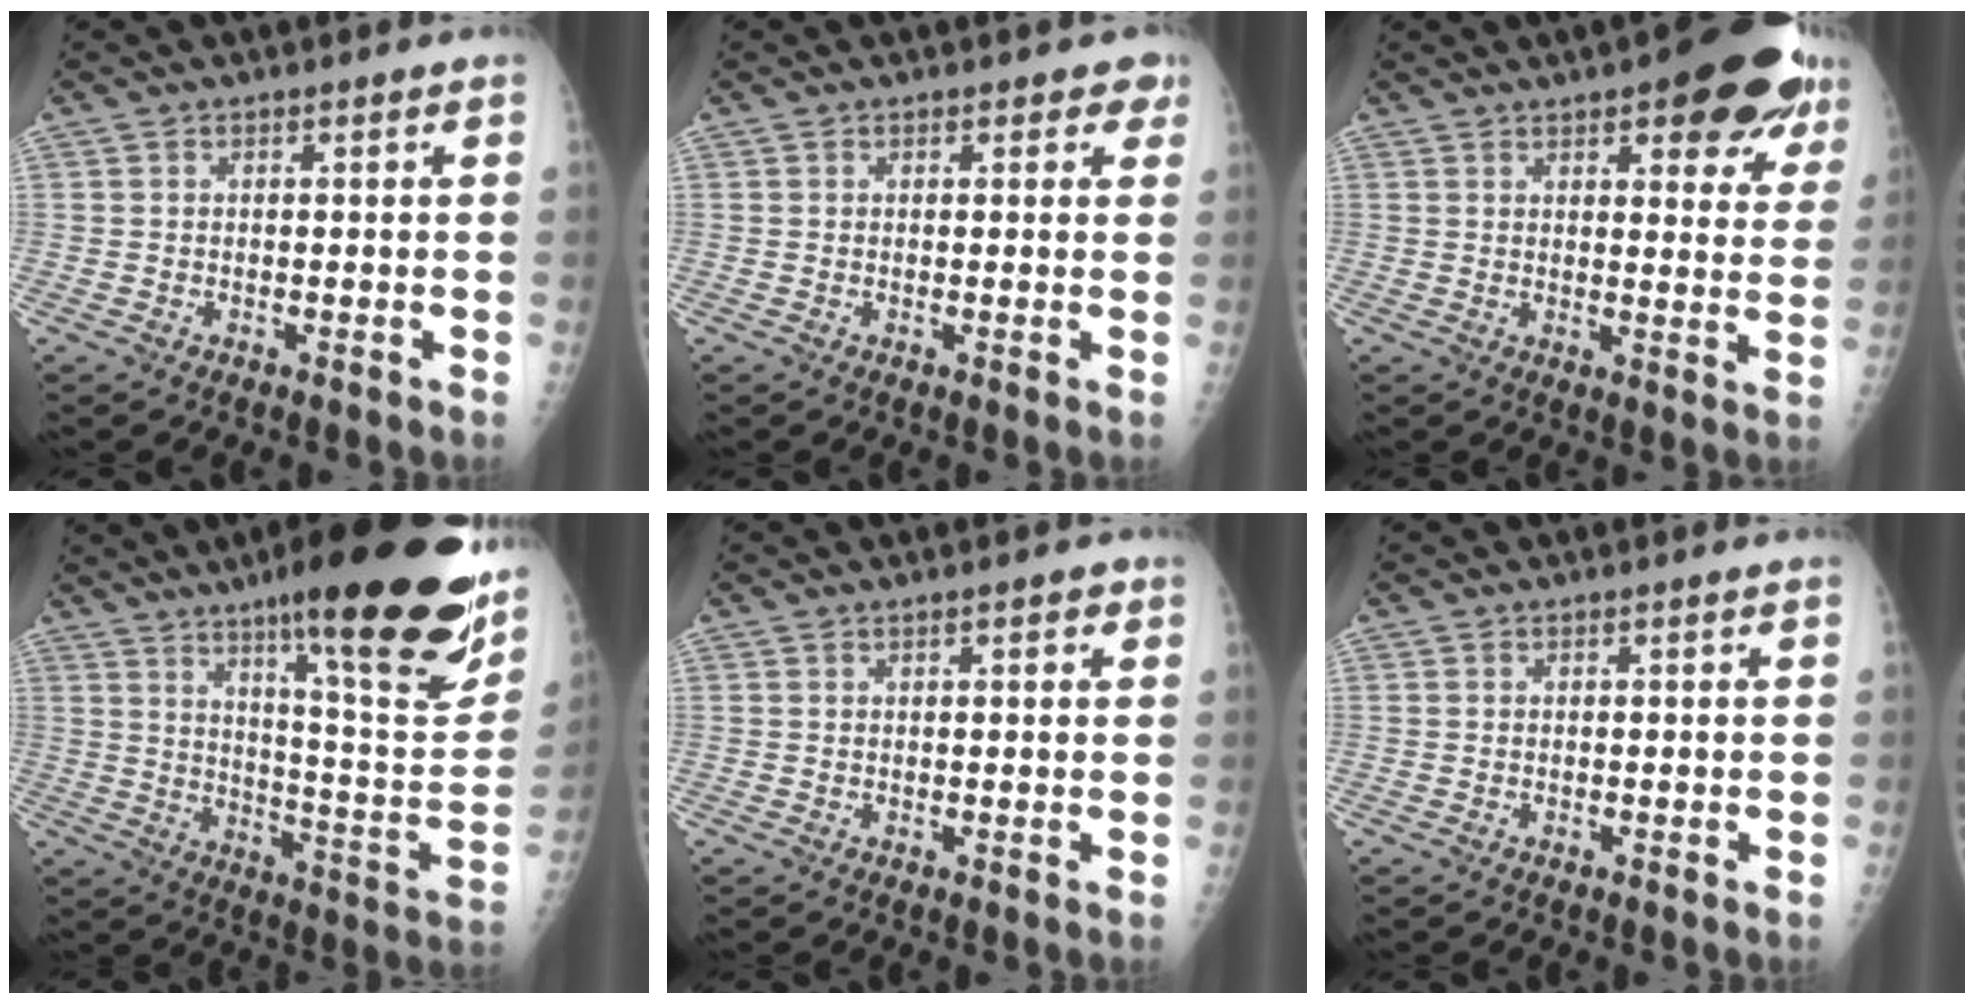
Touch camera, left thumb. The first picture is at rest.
{"total": 2.4, "force": [1.6, 1.5, 0.9], "torque": [0.020, -0.003, 0.011]}
{"total": 16.2, "force": [9.5, 5.9, 11.8], "torque": [-0.111, -0.034, 0.112]}
{"total": 30.1, "force": [17.7, 5.9, 23.6], "torque": [-0.286, -0.062, 0.263]}
{"total": 2.0, "force": [1.0, 0.8, 1.5], "torque": [-0.014, -0.001, 0.011]}
{"total": 0.0}